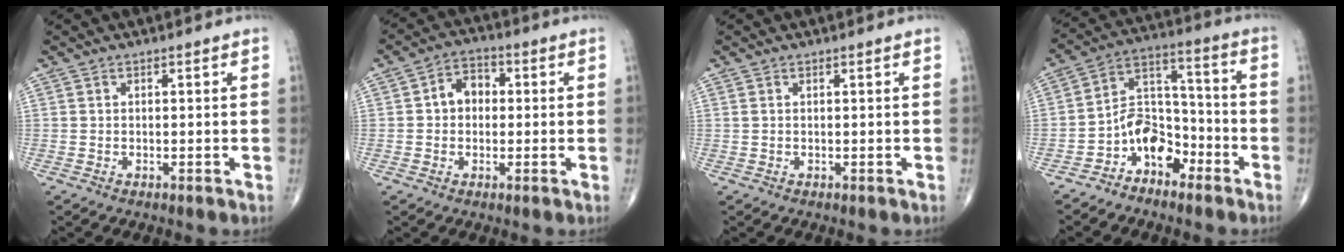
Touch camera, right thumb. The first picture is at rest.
{"total": 5.7, "force": [0.3, 4.5, 3.5], "torque": [-0.033, 0.022, -0.004]}
{"total": 0.0}
{"total": 9.6, "force": [-5.6, 6.3, 4.6], "torque": [-0.047, 0.080, -0.110]}